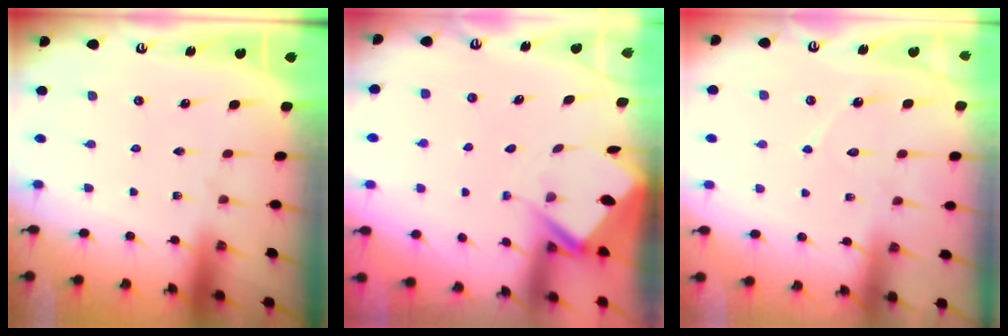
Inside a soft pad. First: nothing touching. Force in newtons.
{"total": 3.9, "press": 3.9, "slide": 0.3}
{"total": 6.8, "press": 6.8, "slide": 0.7}